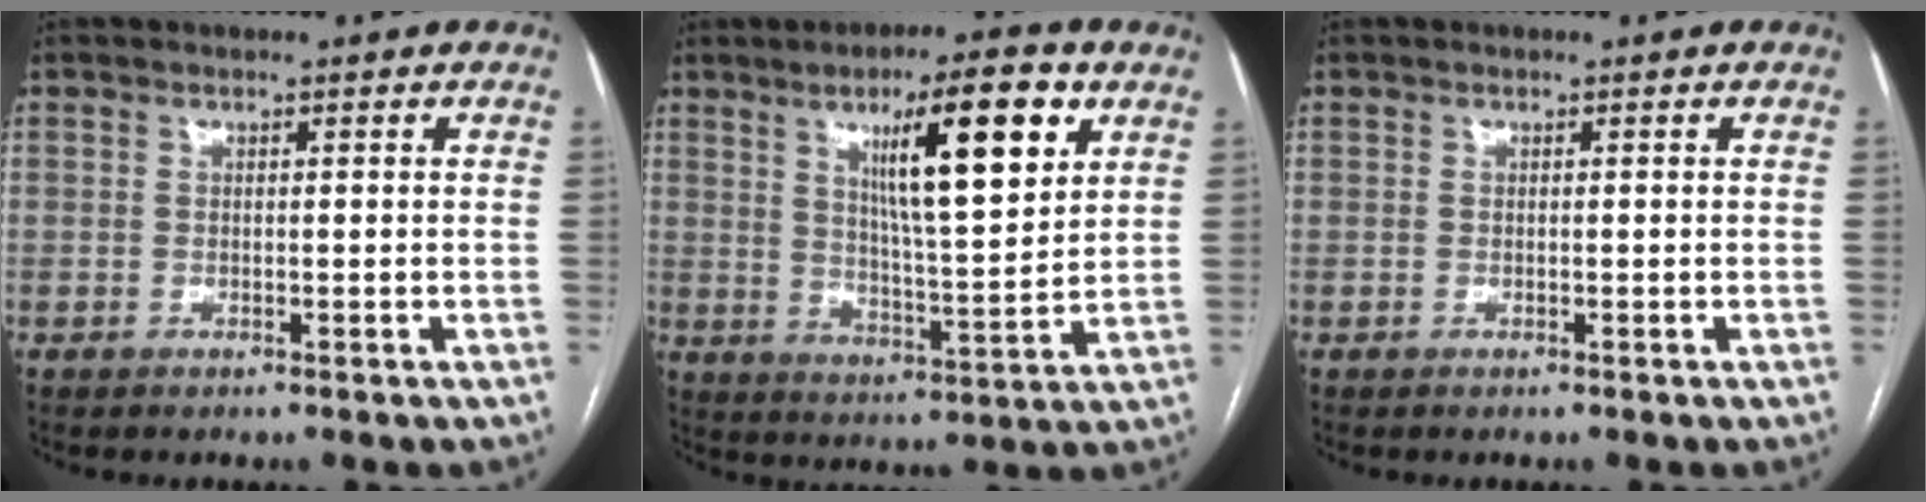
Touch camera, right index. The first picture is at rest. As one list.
[{"total": 13.8, "force": [6.2, 1.6, 12.3], "torque": [-0.198, -0.002, 0.100]}, {"total": 0.0}]